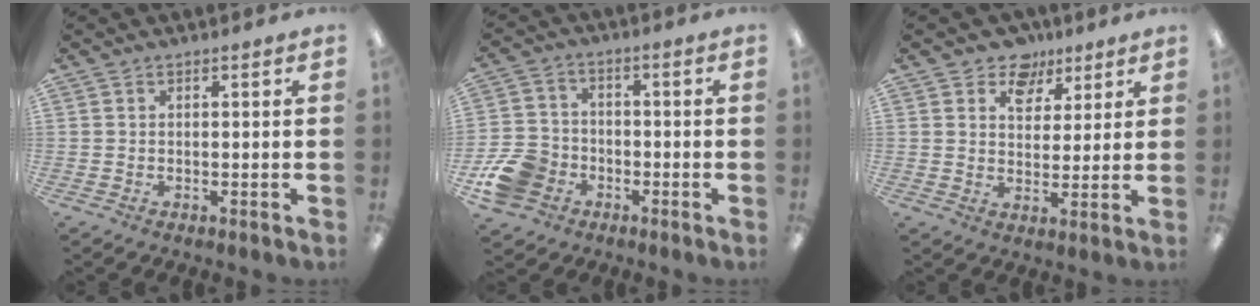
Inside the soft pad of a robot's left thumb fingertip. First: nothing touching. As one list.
[{"total": 10.1, "force": [-4.7, 7.9, 4.3], "torque": [-0.090, 0.036, -0.084]}, {"total": 7.9, "force": [5.5, 5.3, 2.0], "torque": [-0.027, -0.032, 0.098]}]